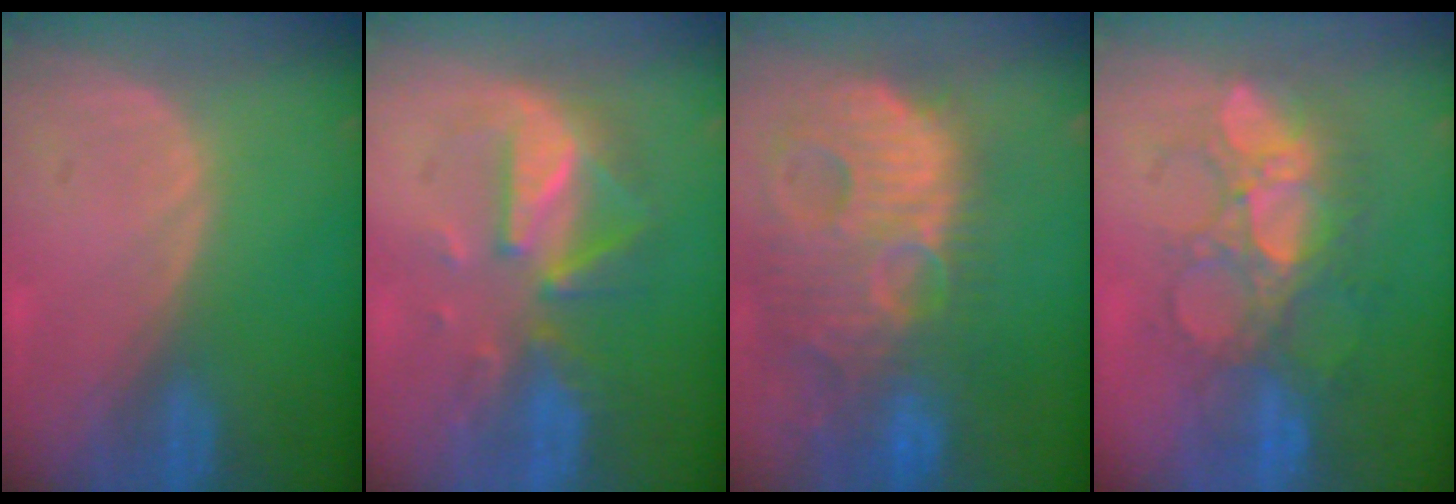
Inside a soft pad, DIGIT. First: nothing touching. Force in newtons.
{"total": 8.1, "press": 7.9, "slide": 2.0}
{"total": 14.8, "press": 12.8, "slide": 7.4}
{"total": 8.7, "press": 8.6, "slide": 1.5}